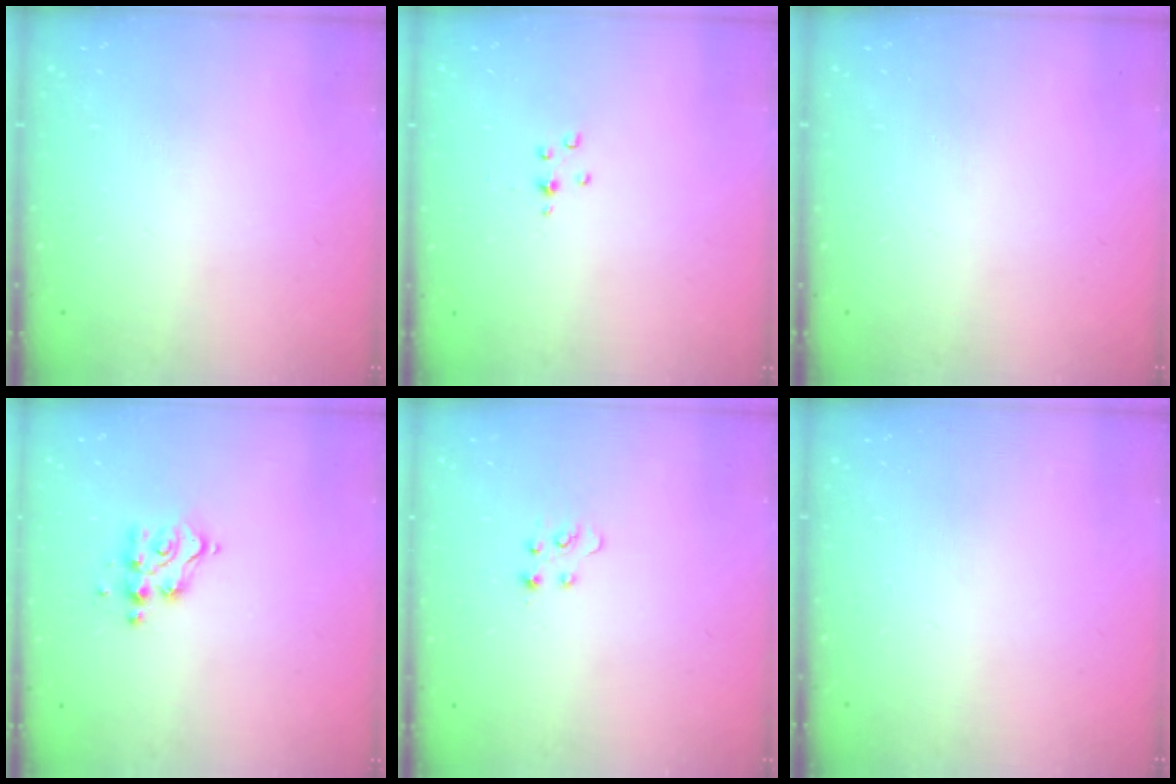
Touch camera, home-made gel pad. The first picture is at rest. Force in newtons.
{"total": 3.0, "press": 3.0, "slide": 0.5}
{"total": 0.0}
{"total": 6.8, "press": 6.7, "slide": 0.6}
{"total": 2.7, "press": 2.7, "slide": 0.4}
{"total": 0.0}